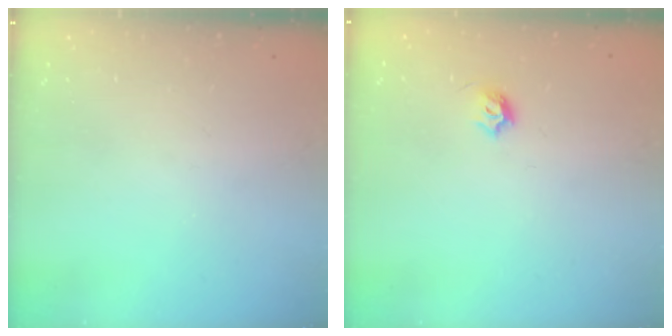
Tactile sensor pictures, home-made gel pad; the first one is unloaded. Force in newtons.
{"total": 4.5, "press": 4.3, "slide": 1.0}